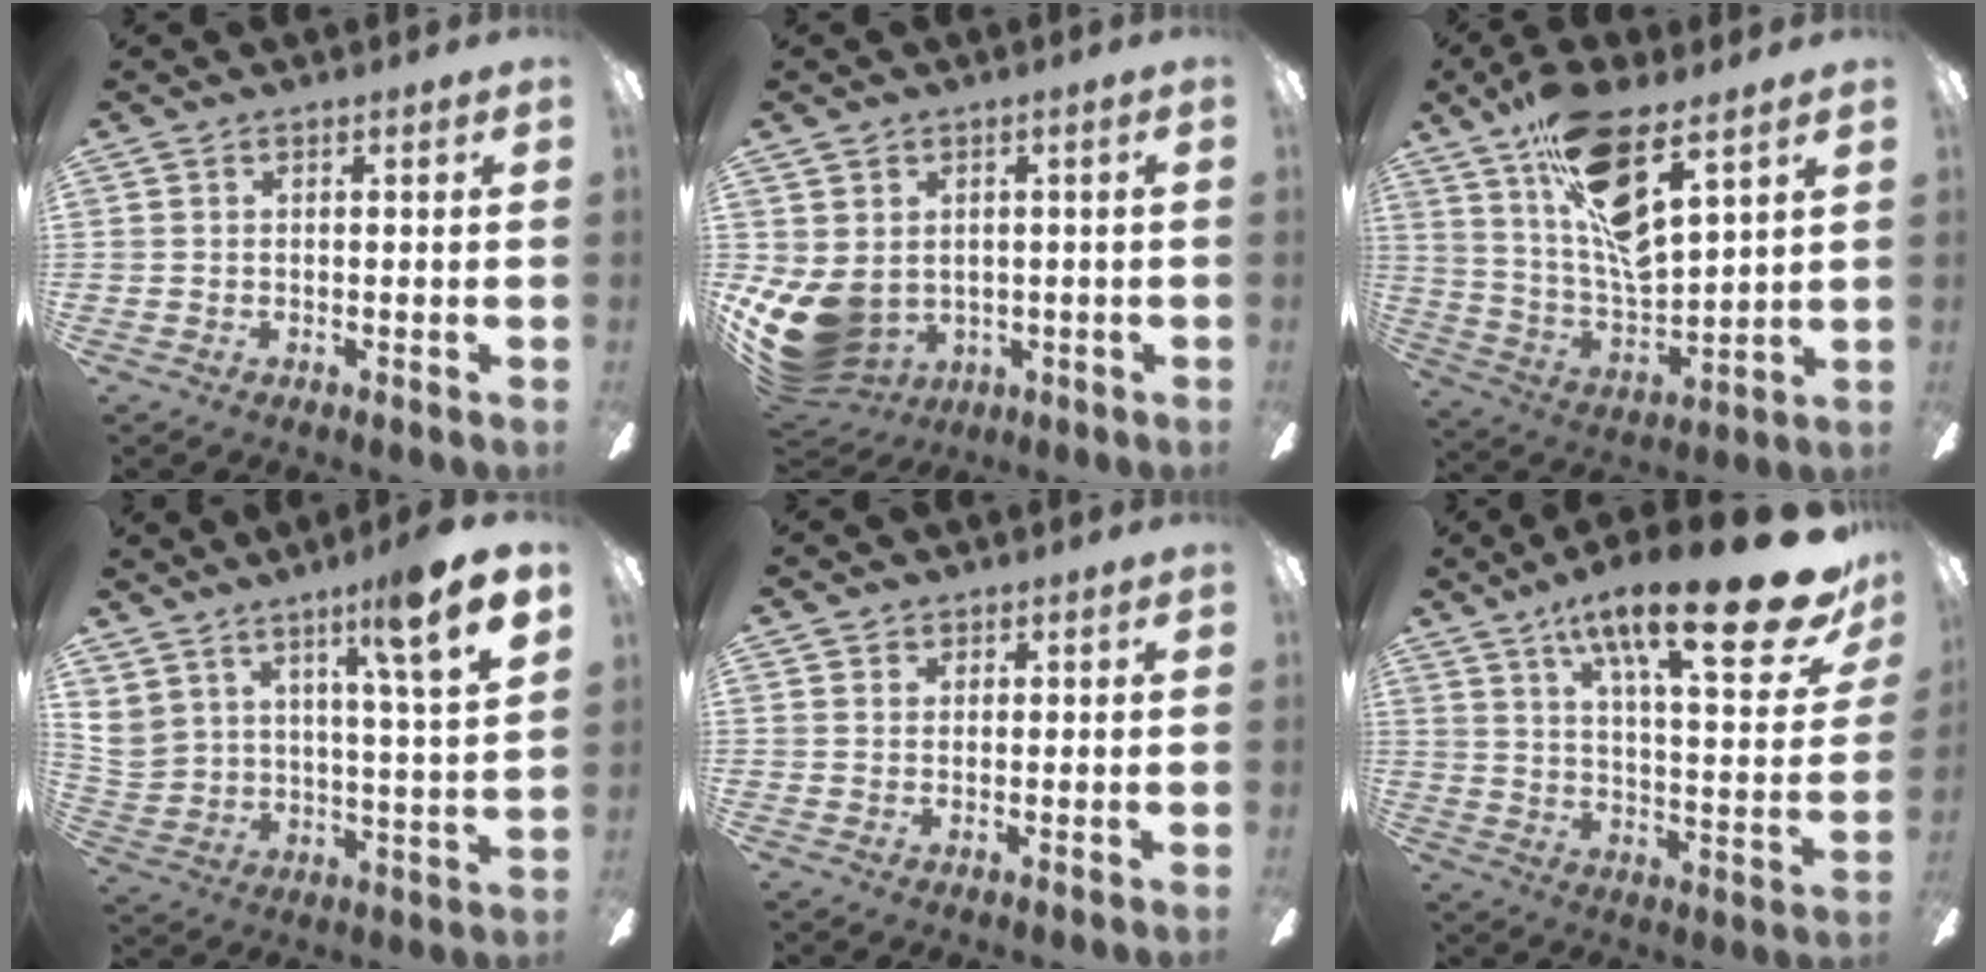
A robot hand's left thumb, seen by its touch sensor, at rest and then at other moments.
{"total": 11.4, "force": [-1.5, 9.2, 6.5], "torque": [-0.161, -0.007, -0.021]}
{"total": 17.5, "force": [10.6, 5.5, 12.8], "torque": [-0.254, -0.058, 0.182]}
{"total": 13.9, "force": [10.5, 2.5, 8.8], "torque": [-0.140, -0.080, 0.167]}
{"total": 1.5, "force": [1.1, 1.0, 0.1], "torque": [0.006, -0.001, 0.018]}
{"total": 26.9, "force": [16.1, 6.4, 20.6], "torque": [-0.314, -0.102, 0.254]}